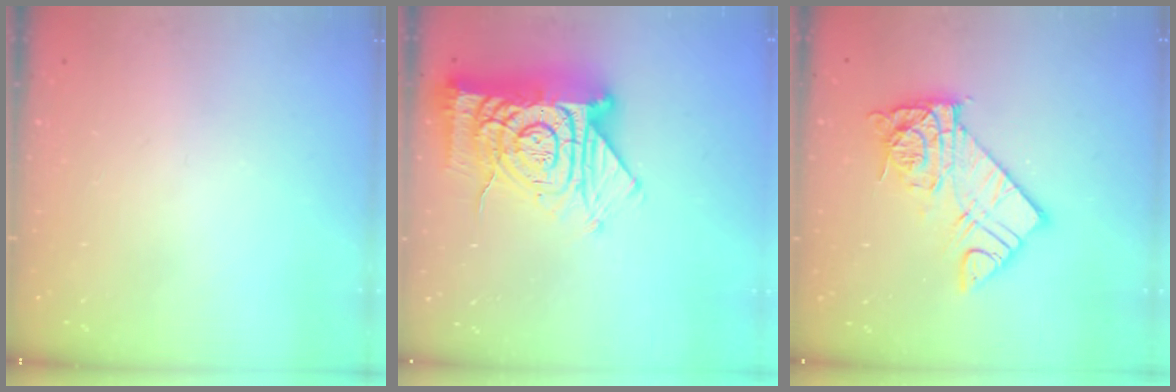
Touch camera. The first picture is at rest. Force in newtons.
{"total": 21.4, "press": 21.3, "slide": 2.0}
{"total": 11.5, "press": 11.4, "slide": 1.0}